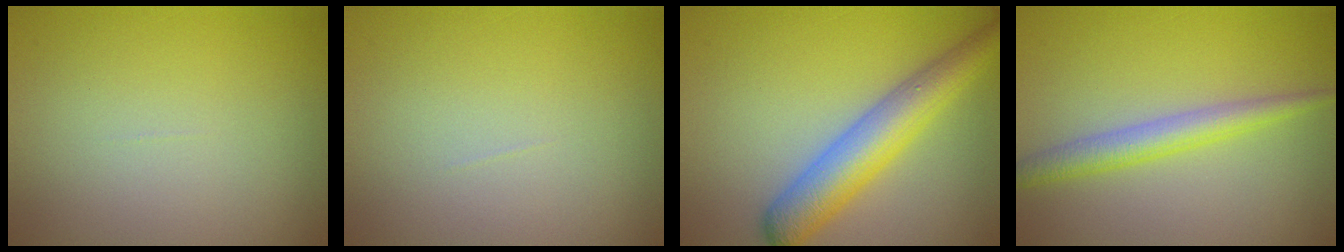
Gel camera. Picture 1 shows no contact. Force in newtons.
{"total": 0.0}
{"total": 5.6, "press": 5.6, "slide": 0.1}
{"total": 2.9, "press": 2.9, "slide": 0.1}